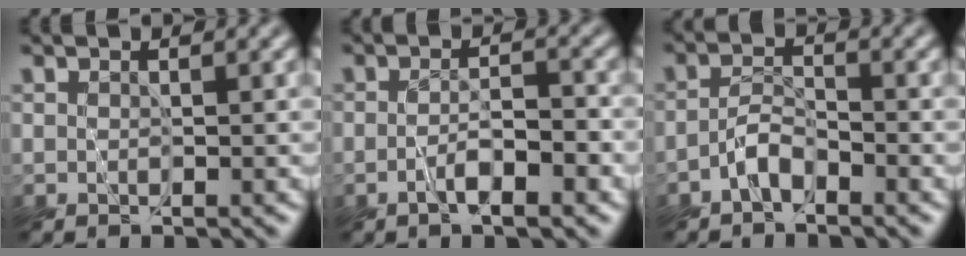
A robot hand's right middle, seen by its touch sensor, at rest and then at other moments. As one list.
[{"total": 3.1, "force": [-1.6, 0.9, 2.5], "torque": [-0.039, 0.002, -0.029]}, {"total": 2.3, "force": [-1.8, 0.9, 1.1], "torque": [-0.022, 0.008, -0.042]}]